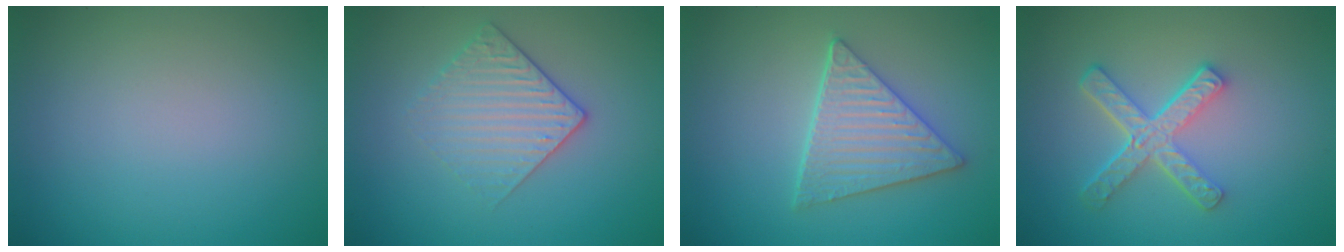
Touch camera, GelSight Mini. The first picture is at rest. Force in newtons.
{"total": 3.0, "press": 2.7, "slide": 1.3}
{"total": 4.5, "press": 3.9, "slide": 2.1}
{"total": 4.5, "press": 3.3, "slide": 3.1}